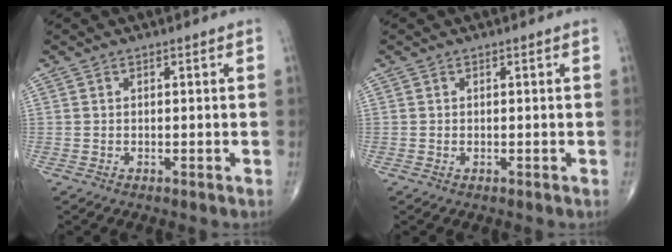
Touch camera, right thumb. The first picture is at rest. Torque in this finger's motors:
{"motor_torque": [1.19, 1.89, 0.07, -0.09, -0.01]}